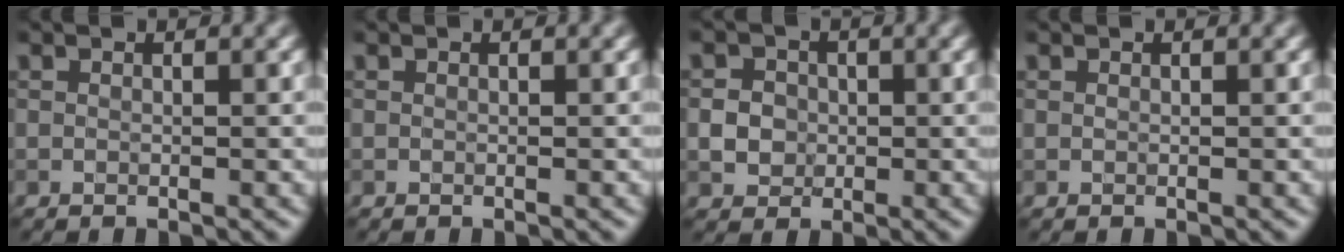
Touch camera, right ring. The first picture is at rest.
{"total": 0.0}
{"total": 2.1, "force": [-0.2, 2.0, 0.7], "torque": [-0.007, 0.005, -0.003]}
{"total": 0.0}